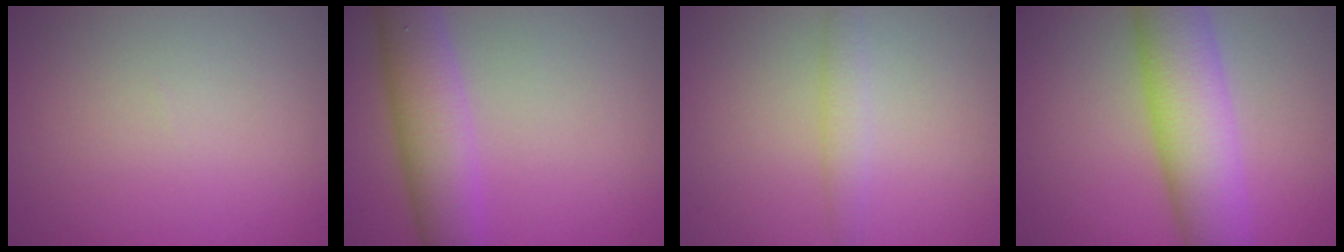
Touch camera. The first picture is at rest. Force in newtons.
{"total": 6.6, "press": 6.5, "slide": 0.2}
{"total": 1.9, "press": 1.9, "slide": 0.0}
{"total": 9.4, "press": 9.4, "slide": 0.5}